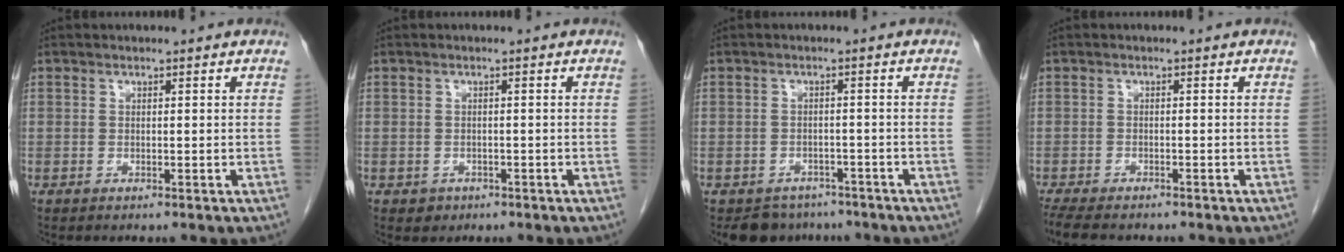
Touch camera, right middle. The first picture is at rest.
{"total": 1.5, "force": [-0.7, 1.2, 0.2], "torque": [-0.004, 0.004, -0.007]}
{"total": 5.9, "force": [-4.9, 3.3, 0.2], "torque": [0.008, 0.007, -0.067]}
{"total": 7.3, "force": [-6.1, 2.0, 3.4], "torque": [-0.058, -0.014, -0.097]}